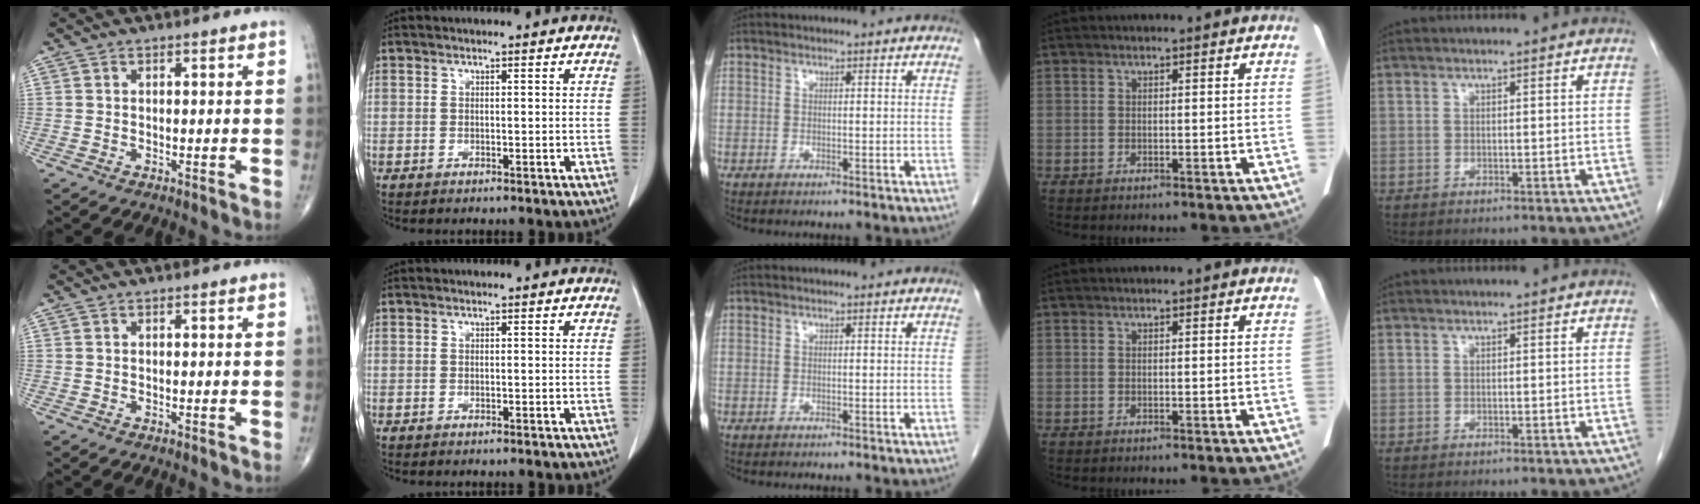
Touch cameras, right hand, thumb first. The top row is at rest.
{}